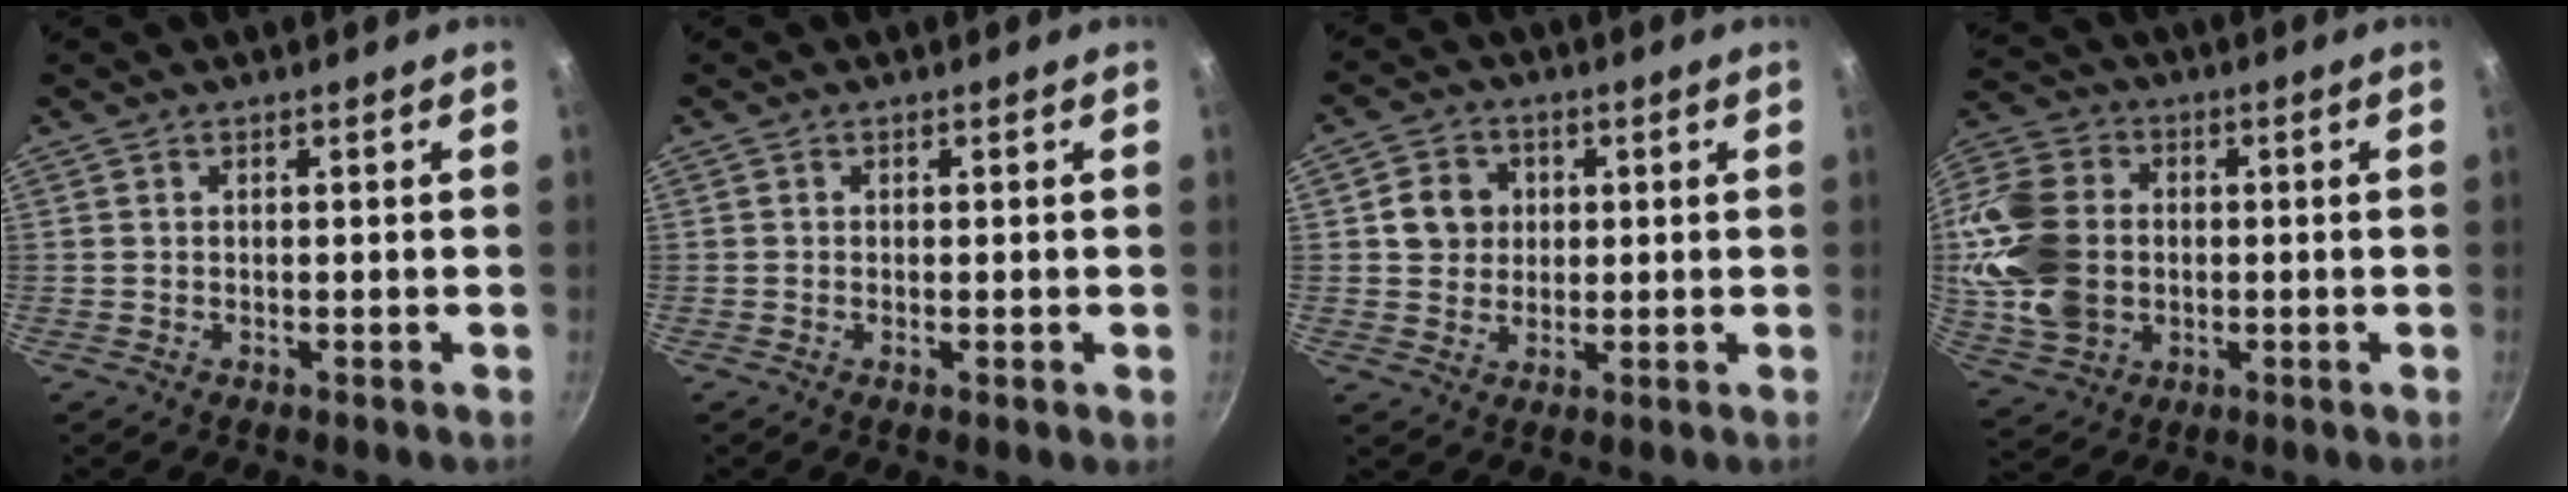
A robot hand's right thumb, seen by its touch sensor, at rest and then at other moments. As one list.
[{"total": 1.4, "force": [-0.2, 0.3, 1.3], "torque": [-0.026, -0.005, -0.004]}, {"total": 7.0, "force": [1.2, 6.3, 2.9], "torque": [-0.021, -0.001, 0.018]}, {"total": 19.8, "force": [-0.2, 15.0, 12.9], "torque": [-0.288, 0.010, 0.001]}]